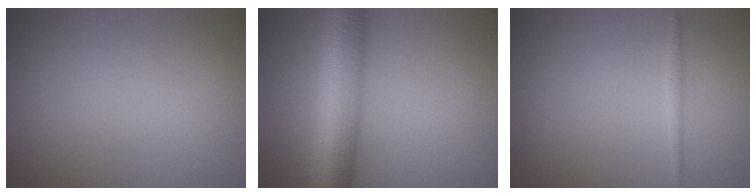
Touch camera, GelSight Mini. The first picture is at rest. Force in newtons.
{"total": 9.4, "press": 9.4, "slide": 0.4}
{"total": 0.7, "press": 0.7, "slide": 0.0}